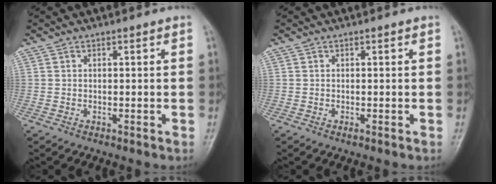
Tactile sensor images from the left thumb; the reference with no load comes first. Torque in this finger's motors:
{"motor_torque": [-0.02, 0.00, 0.04, -0.01, 0.00]}